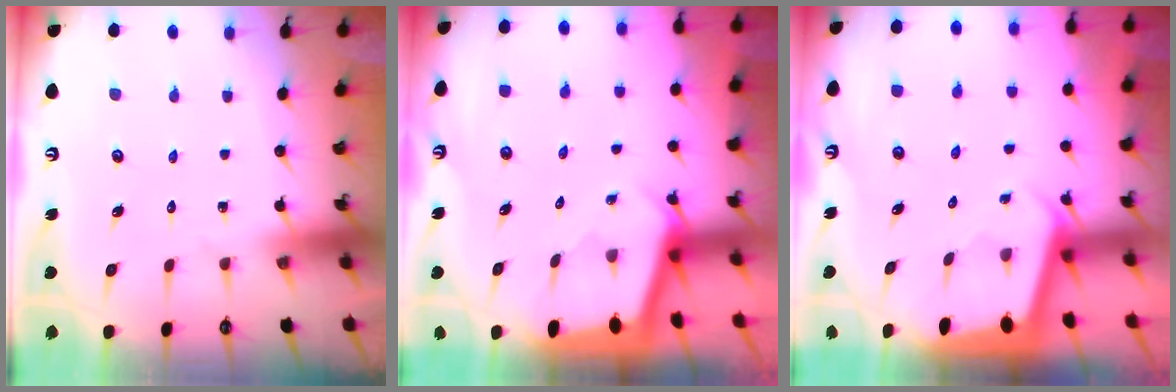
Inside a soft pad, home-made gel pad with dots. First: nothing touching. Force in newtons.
{"total": 2.1, "press": 2.1, "slide": 0.2}
{"total": 2.0, "press": 2.0, "slide": 0.1}